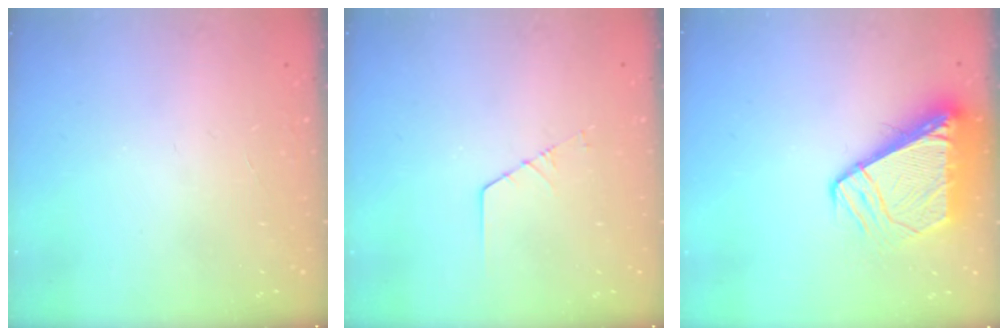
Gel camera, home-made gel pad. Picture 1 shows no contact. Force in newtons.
{"total": 1.3, "press": 1.3, "slide": 0.1}
{"total": 10.7, "press": 10.6, "slide": 1.2}